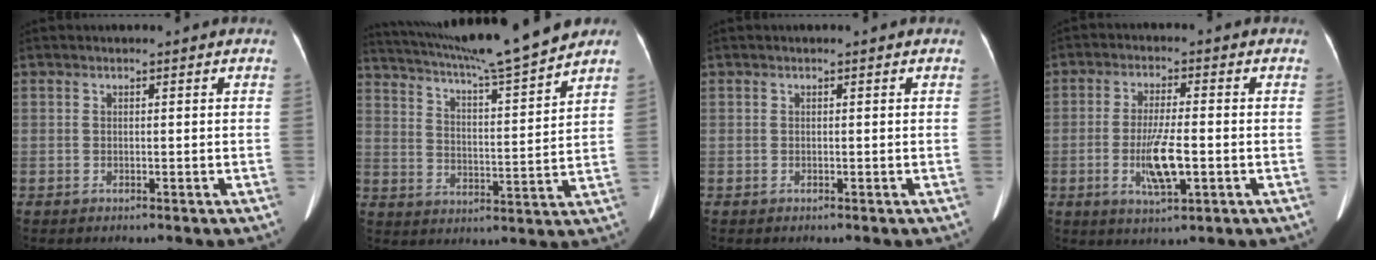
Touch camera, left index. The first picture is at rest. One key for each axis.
{"total": 17.7, "fx": 15.7, "fy": -0.5, "fz": 8.2, "tx": -0.144, "ty": -0.006, "tz": 0.243}
{"total": 0.0}
{"total": 7.4, "fx": -1.8, "fy": 1.3, "fz": 7.0, "tx": -0.136, "ty": -0.007, "tz": -0.031}